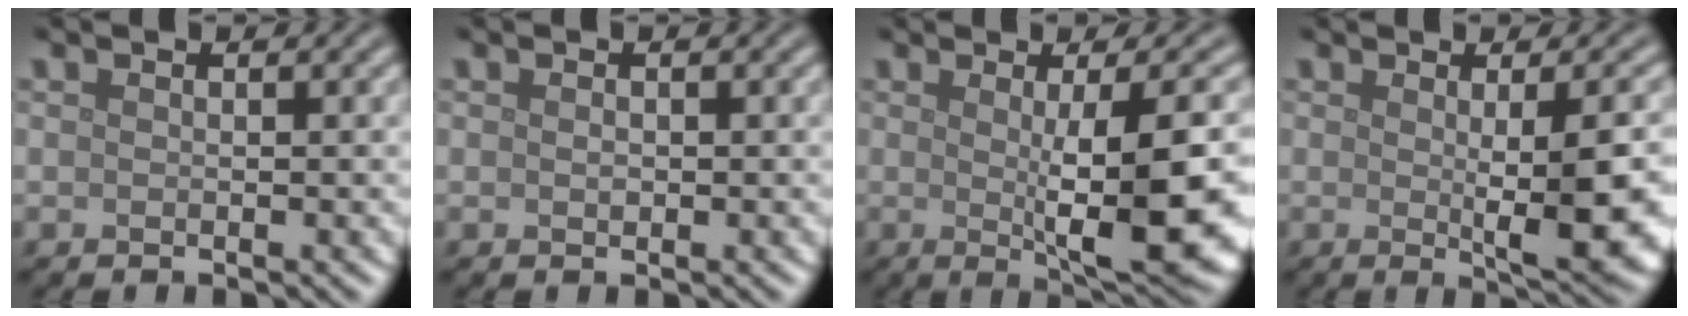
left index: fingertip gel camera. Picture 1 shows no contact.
{"total": 0.5, "force": [0.0, 0.4, 0.4], "torque": [-0.008, -0.001, 0.001]}
{"total": 9.5, "force": [-0.5, 2.0, 9.2], "torque": [-0.124, -0.006, -0.002]}
{"total": 6.7, "force": [-0.4, 1.3, 6.6], "torque": [-0.090, -0.003, -0.001]}